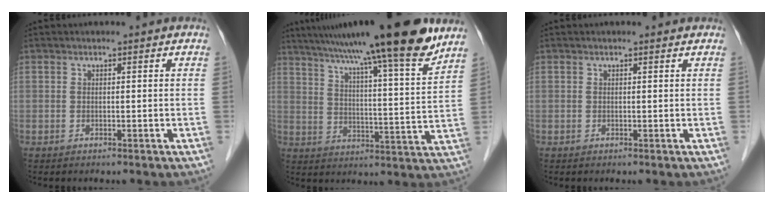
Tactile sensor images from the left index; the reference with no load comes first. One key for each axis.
{"total": 21.0, "fx": 16.7, "fy": -0.1, "fz": 12.7, "tx": -0.201, "ty": 0.003, "tz": 0.241}
{"total": 0.5, "fx": 0.5, "fy": 0.1, "fz": 0.1, "tx": -0.010, "ty": 0.001, "tz": 0.005}